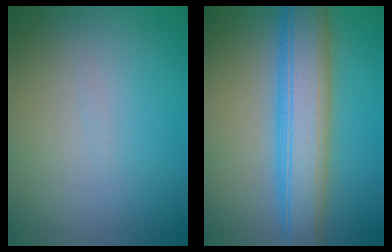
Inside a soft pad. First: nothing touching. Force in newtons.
{"total": 7.5, "press": 7.5, "slide": 0.4}